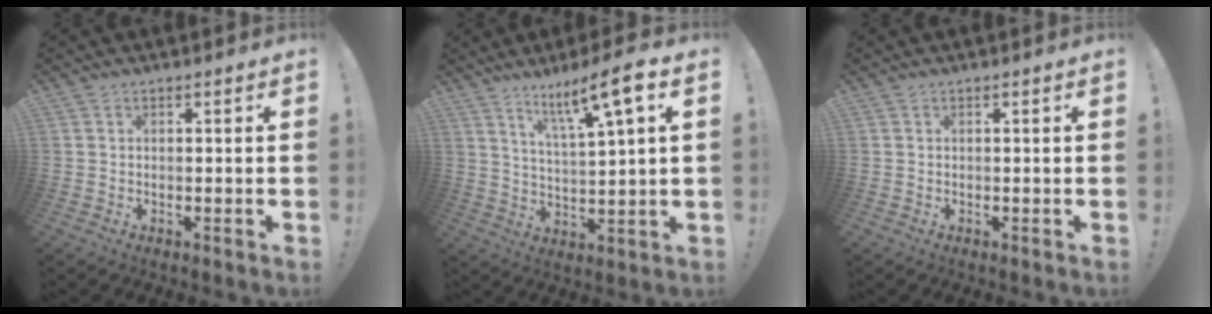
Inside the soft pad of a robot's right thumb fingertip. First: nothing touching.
{"total": 11.6, "force": [6.8, 1.2, 9.4], "torque": [-0.156, -0.034, 0.104]}
{"total": 0.0}